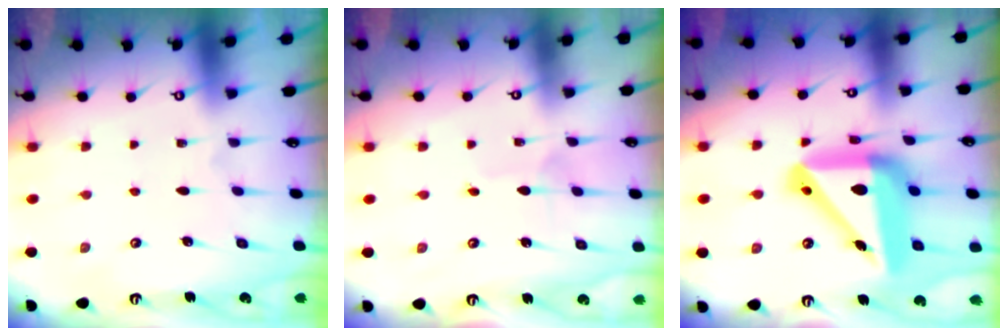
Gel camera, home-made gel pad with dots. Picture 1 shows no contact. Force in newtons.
{"total": 2.0, "press": 2.0, "slide": 0.2}
{"total": 21.3, "press": 21.1, "slide": 3.3}